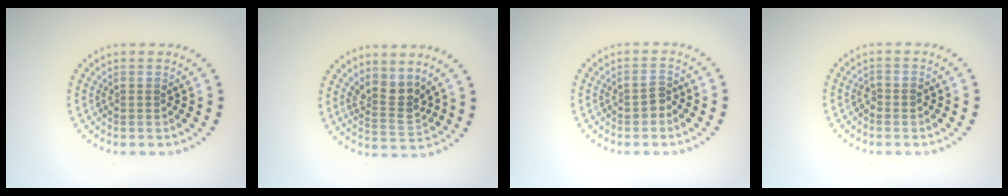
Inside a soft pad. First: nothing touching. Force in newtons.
{"total": 2.9, "press": 2.2, "slide": 1.9}
{"total": 1.2, "press": 1.2, "slide": 0.3}
{"total": 0.9, "press": 0.8, "slide": 0.2}